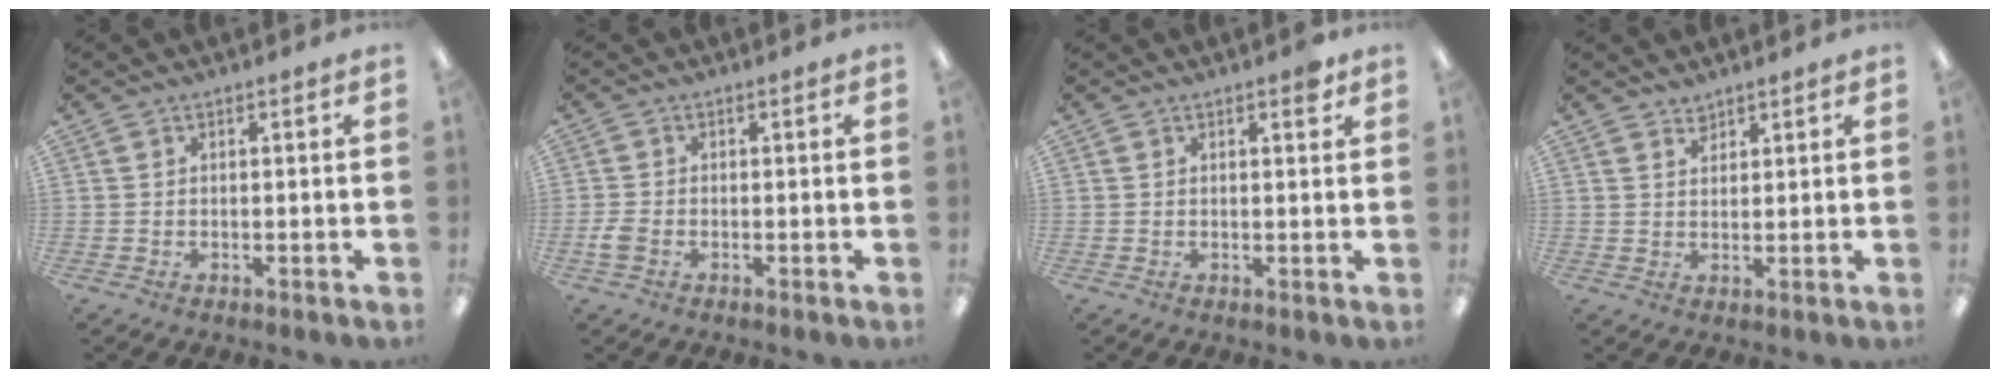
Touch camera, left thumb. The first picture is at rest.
{"total": 2.7, "force": [-0.9, 1.7, 1.8], "torque": [-0.035, 0.003, -0.016]}
{"total": 2.1, "force": [1.4, 0.8, 1.4], "torque": [-0.016, -0.003, 0.020]}
{"total": 2.1, "force": [2.0, 0.8, 0.1], "torque": [0.004, -0.009, 0.037]}